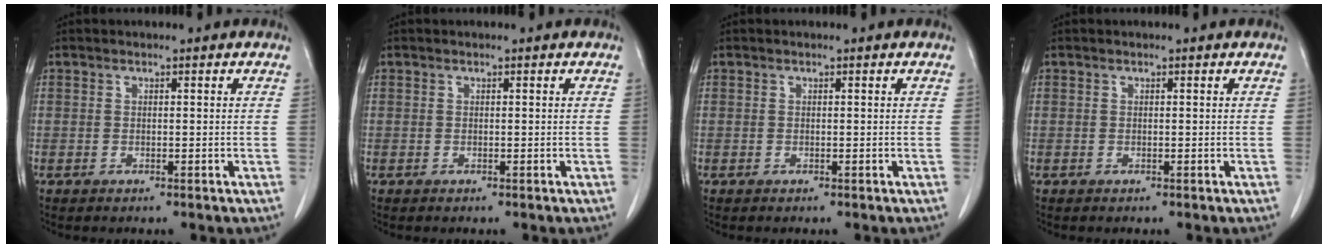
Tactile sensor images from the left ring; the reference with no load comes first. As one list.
[{"total": 0.0}, {"total": 0.0}, {"total": 0.0}]